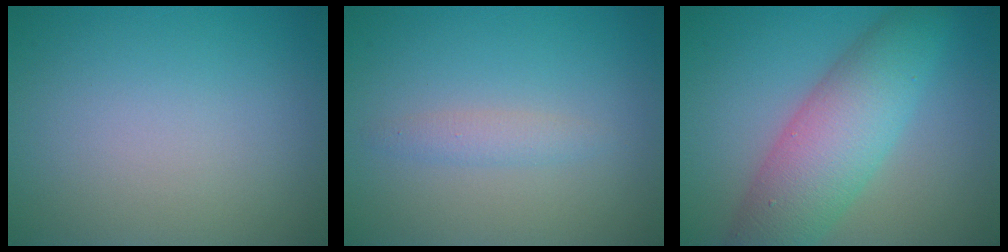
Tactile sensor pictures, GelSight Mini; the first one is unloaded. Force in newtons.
{"total": 1.4, "press": 1.4, "slide": 0.0}
{"total": 7.3, "press": 7.3, "slide": 0.2}